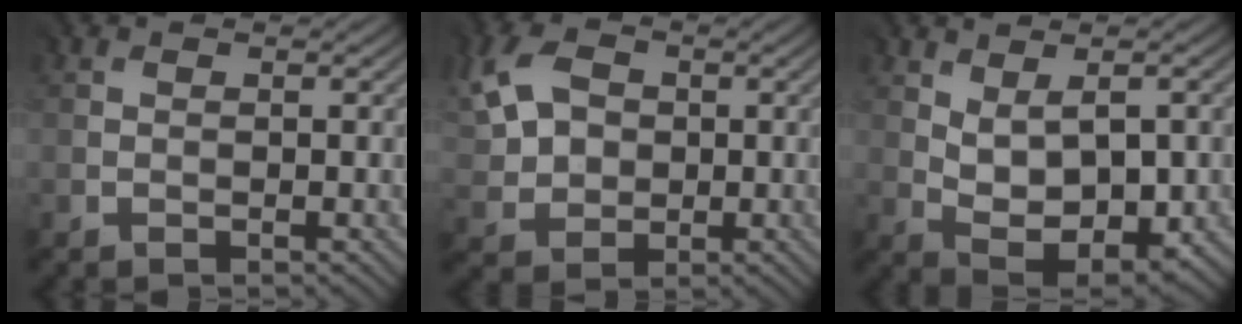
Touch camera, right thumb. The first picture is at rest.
{"total": 8.1, "force": [2.2, 6.0, 5.0], "torque": [-0.146, 0.016, 0.036]}
{"total": 6.3, "force": [1.0, 3.8, 4.9], "torque": [-0.100, -0.012, 0.028]}